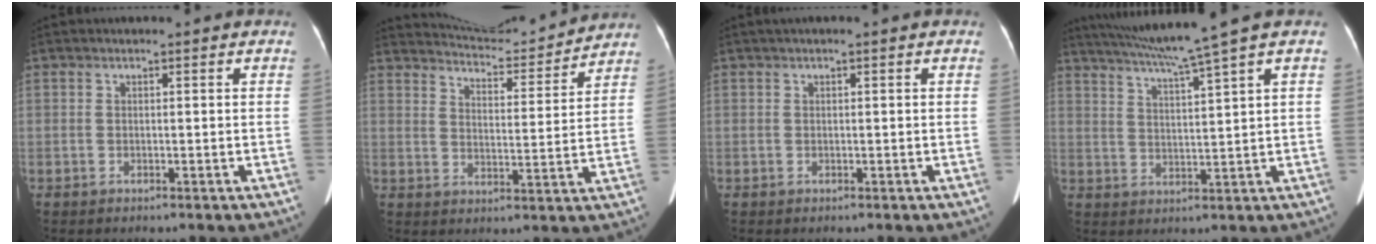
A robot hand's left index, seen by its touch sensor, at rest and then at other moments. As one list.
[{"total": 11.9, "force": [11.7, 0.7, 1.9], "torque": [-0.033, -0.001, 0.164]}, {"total": 1.2, "force": [0.9, 0.2, 0.8], "torque": [-0.010, 0.028, 0.014]}, {"total": 9.5, "force": [7.6, -2.6, 5.0], "torque": [-0.087, -0.003, 0.128]}]